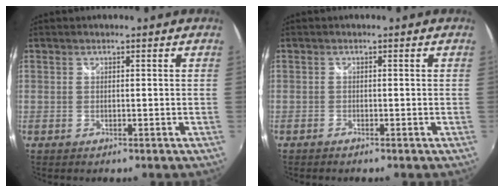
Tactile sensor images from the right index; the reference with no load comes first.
{"total": 0.7, "force": [-0.6, 0.3, 0.2], "torque": [-0.006, -0.002, -0.015]}